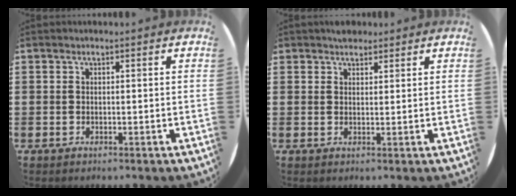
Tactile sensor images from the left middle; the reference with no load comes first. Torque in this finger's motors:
{"motor_torque": [0.39, -0.30, 0.02, 0.04]}